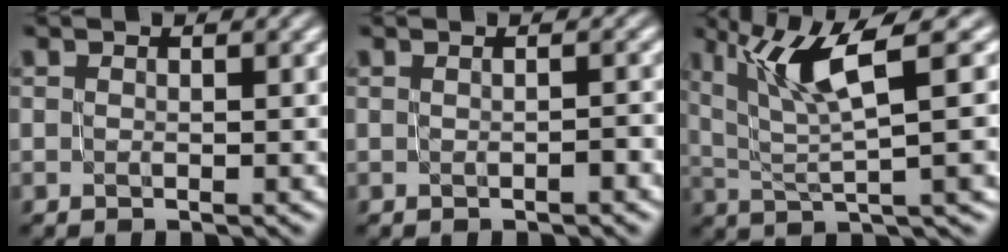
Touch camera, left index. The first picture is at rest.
{"total": 0.8, "force": [-0.2, 0.1, 0.8], "torque": [-0.009, 0.000, -0.005]}
{"total": 6.8, "force": [3.2, 1.1, 5.9], "torque": [-0.104, 0.017, 0.061]}